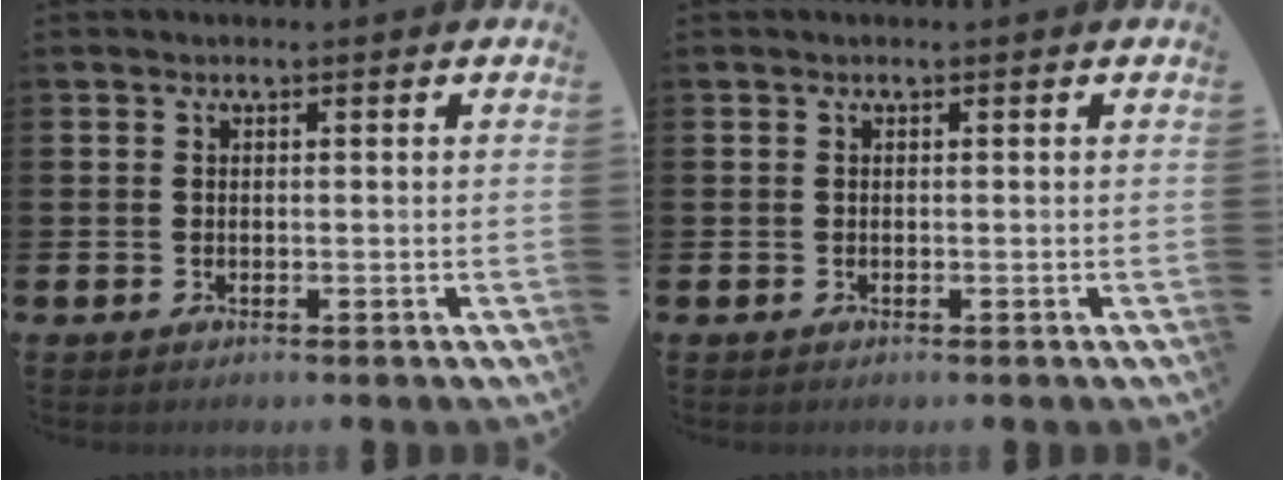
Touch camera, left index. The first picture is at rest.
{"total": 0.0}